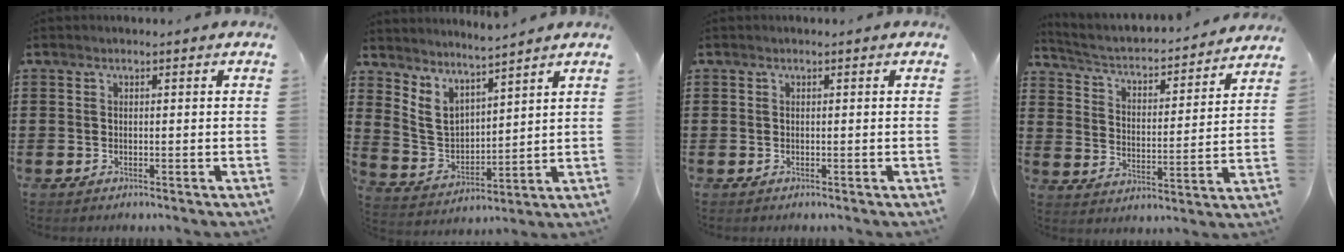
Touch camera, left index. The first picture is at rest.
{"total": 5.1, "force": [4.6, 1.9, 1.2], "torque": [-0.049, -0.028, 0.081]}
{"total": 0.0}
{"total": 3.0, "force": [2.7, 0.5, 1.2], "torque": [-0.042, -0.029, 0.034]}